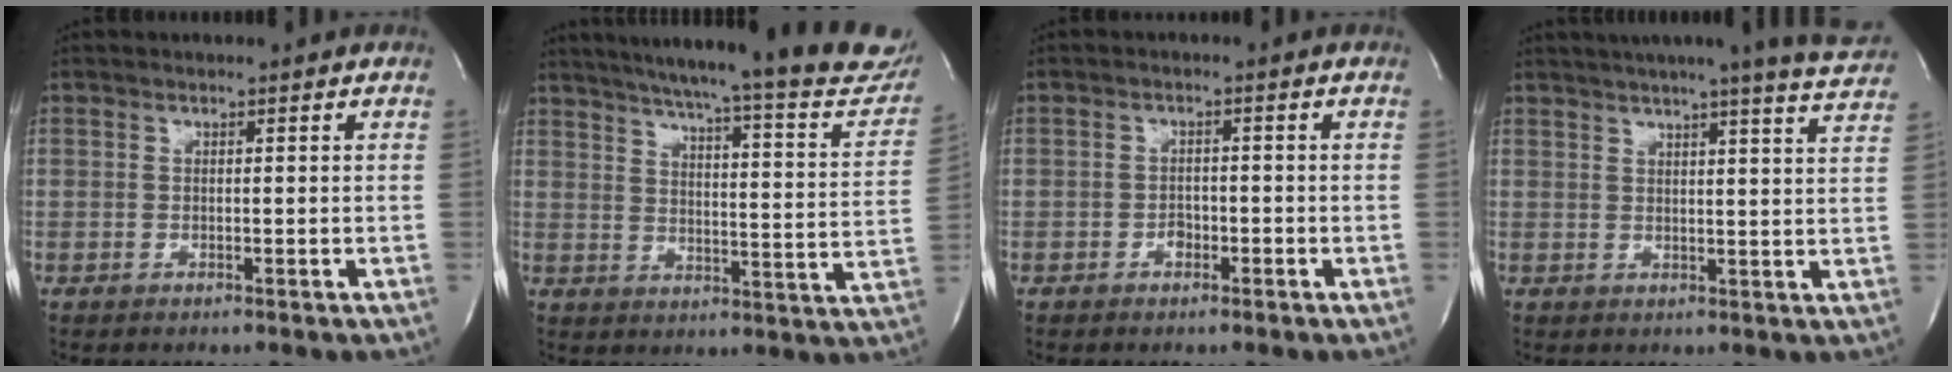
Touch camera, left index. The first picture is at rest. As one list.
[{"total": 26.8, "force": [23.6, 2.2, 12.6], "torque": [-0.186, -0.068, 0.284]}, {"total": 2.0, "force": [-1.5, 1.1, 0.7], "torque": [-0.009, 0.001, -0.025]}, {"total": 15.5, "force": [13.8, -1.1, 7.0], "torque": [-0.107, -0.040, 0.155]}]